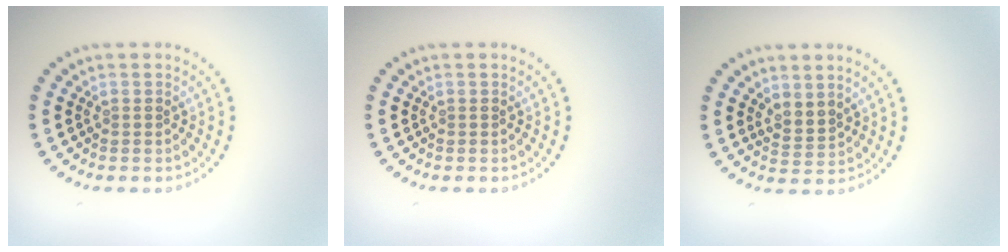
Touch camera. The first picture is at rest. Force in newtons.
{"total": 0.0}
{"total": 1.8, "press": 1.4, "slide": 1.1}